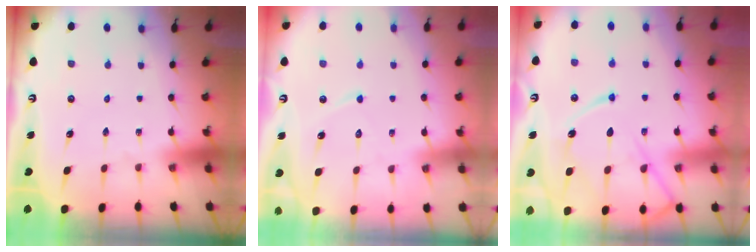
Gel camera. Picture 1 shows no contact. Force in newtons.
{"total": 5.8, "press": 5.8, "slide": 0.3}
{"total": 13.6, "press": 13.6, "slide": 1.3}